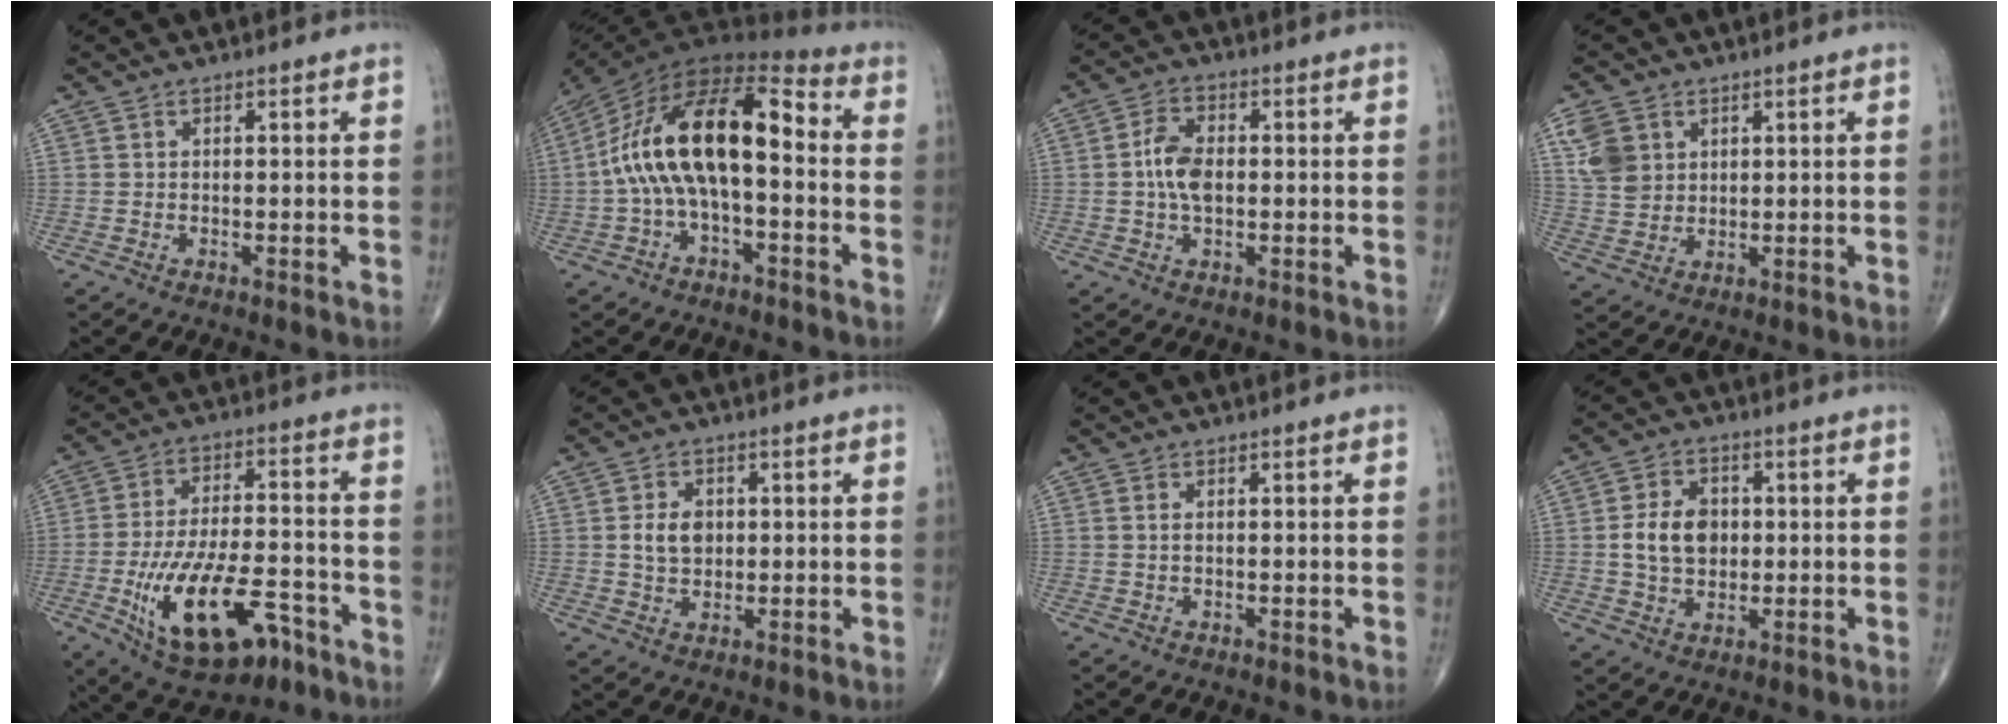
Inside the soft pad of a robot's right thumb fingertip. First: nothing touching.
{"total": 18.1, "force": [-0.8, 8.3, 16.0], "torque": [-0.292, 0.057, -0.024]}
{"total": 6.4, "force": [-0.1, 3.7, 5.2], "torque": [-0.101, 0.010, -0.007]}
{"total": 7.4, "force": [2.9, 5.8, 3.6], "torque": [-0.056, -0.007, 0.065]}
{"total": 19.0, "force": [-8.4, 8.7, 14.6], "torque": [-0.242, 0.036, -0.125]}
{"total": 5.4, "force": [0.6, 3.9, 3.6], "torque": [-0.052, -0.002, 0.012]}
{"total": 1.0, "force": [0.2, 0.5, 0.8], "torque": [-0.019, 0.002, 0.004]}
{"total": 8.6, "force": [0.4, 6.3, 5.8], "torque": [-0.085, 0.006, 0.008]}